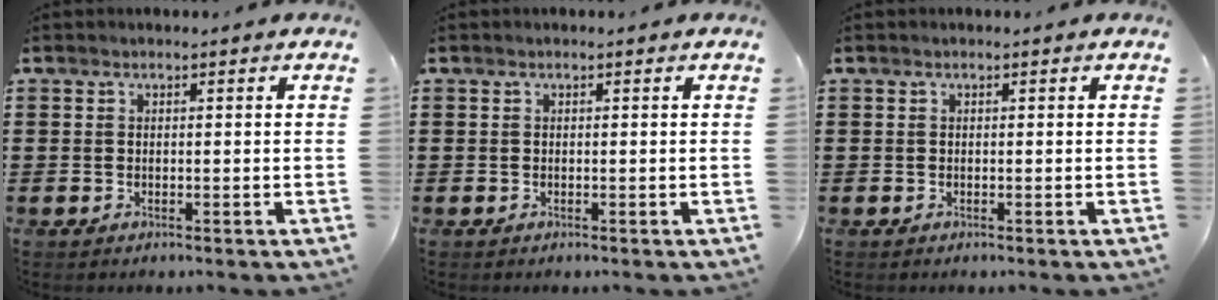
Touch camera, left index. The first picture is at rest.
{"total": 0.0}
{"total": 0.0}